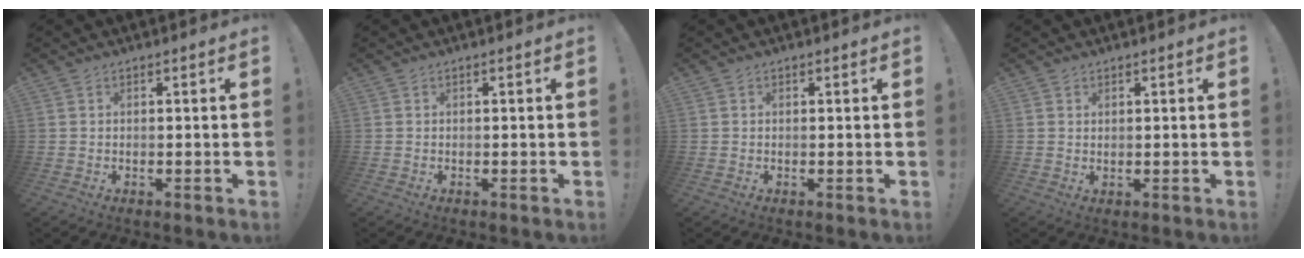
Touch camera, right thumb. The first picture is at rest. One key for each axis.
{"total": 0.0}
{"total": 0.0}
{"total": 0.8, "fx": 0.6, "fy": 0.2, "fz": 0.4, "tx": -0.009, "ty": 0.000, "tz": 0.012}